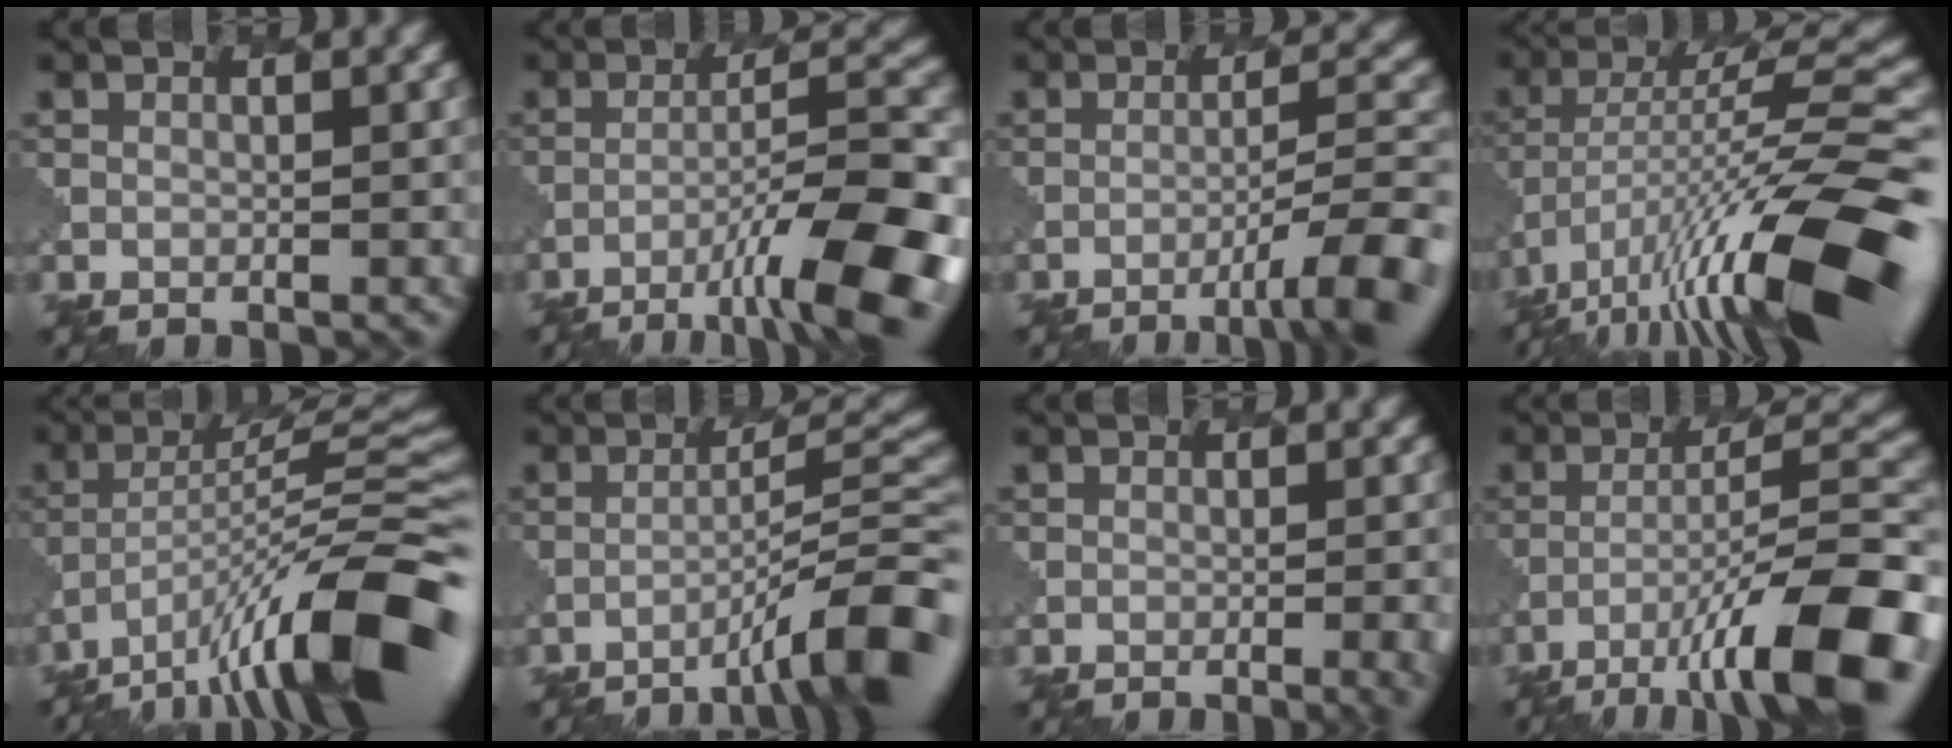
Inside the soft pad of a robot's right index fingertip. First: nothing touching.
{"total": 10.6, "force": [-6.7, 1.8, 8.1], "torque": [-0.127, 0.015, -0.110]}
{"total": 7.5, "force": [-4.8, 1.3, 5.5], "torque": [-0.072, 0.012, -0.069]}
{"total": 14.0, "force": [-6.4, 3.7, 11.8], "torque": [-0.211, 0.016, -0.108]}
{"total": 13.0, "force": [-7.8, 3.3, 9.9], "torque": [-0.166, 0.011, -0.134]}
{"total": 8.0, "force": [-5.1, 0.8, 6.1], "torque": [-0.086, 0.021, -0.086]}
{"total": 3.2, "force": [-1.1, 1.3, 2.7], "torque": [-0.011, 0.009, -0.011]}
{"total": 12.3, "force": [-7.5, 2.8, 9.3], "torque": [-0.153, 0.007, -0.125]}